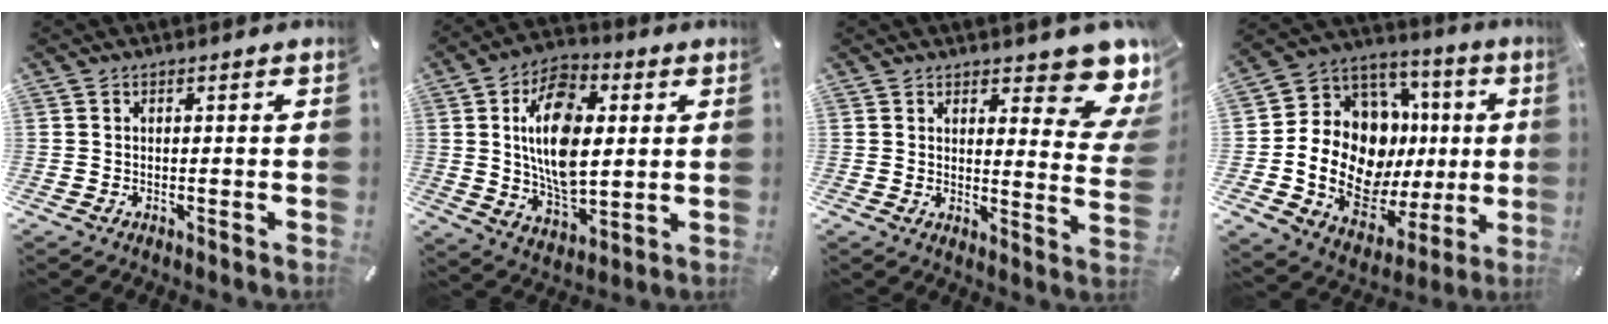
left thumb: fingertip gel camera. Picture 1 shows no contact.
{"total": 16.7, "force": [2.7, 10.5, 12.7], "torque": [-0.247, 0.003, 0.043]}
{"total": 12.6, "force": [8.7, 4.6, 7.8], "torque": [-0.080, -0.079, 0.149]}
{"total": 19.0, "force": [0.4, 14.4, 12.4], "torque": [-0.238, -0.038, 0.026]}